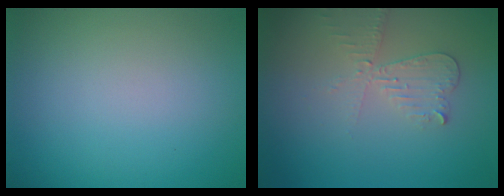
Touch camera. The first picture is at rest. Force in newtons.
{"total": 2.8, "press": 2.6, "slide": 0.9}